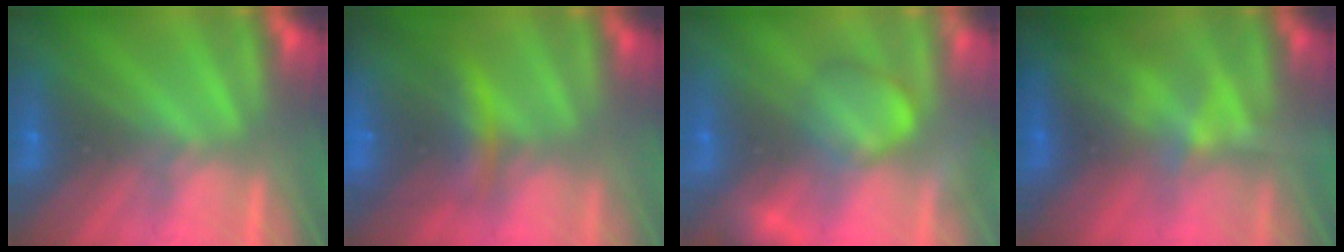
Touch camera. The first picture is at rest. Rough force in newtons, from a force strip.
{"total": 7.4}
{"total": 2.4}
{"total": 4.5}